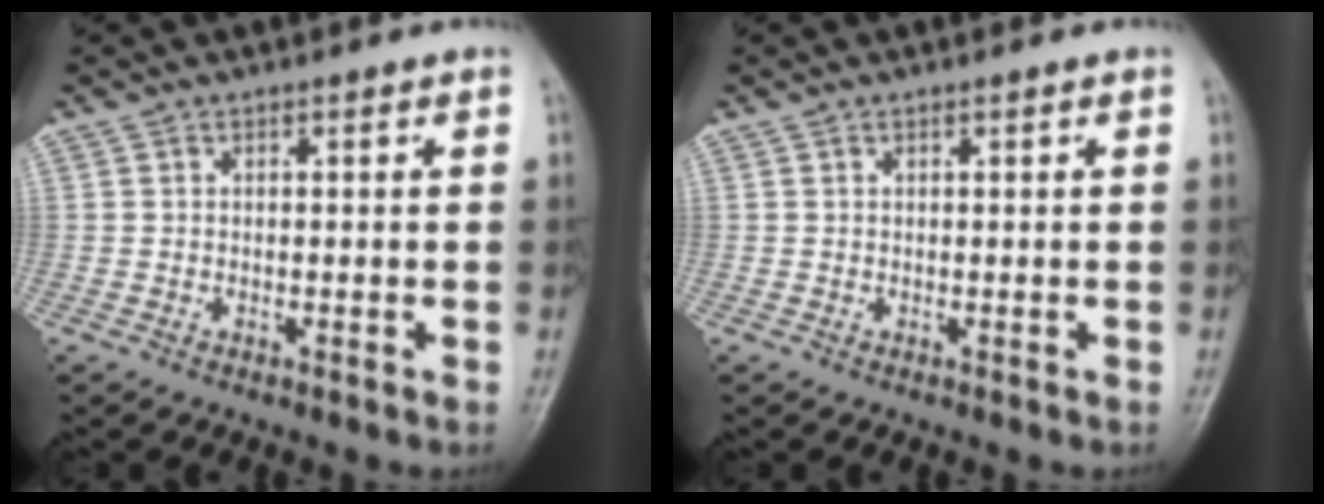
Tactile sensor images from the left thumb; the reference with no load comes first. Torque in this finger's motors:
{"motor_torque": [-0.04, 0.07, -0.08, -0.09, 0.00]}